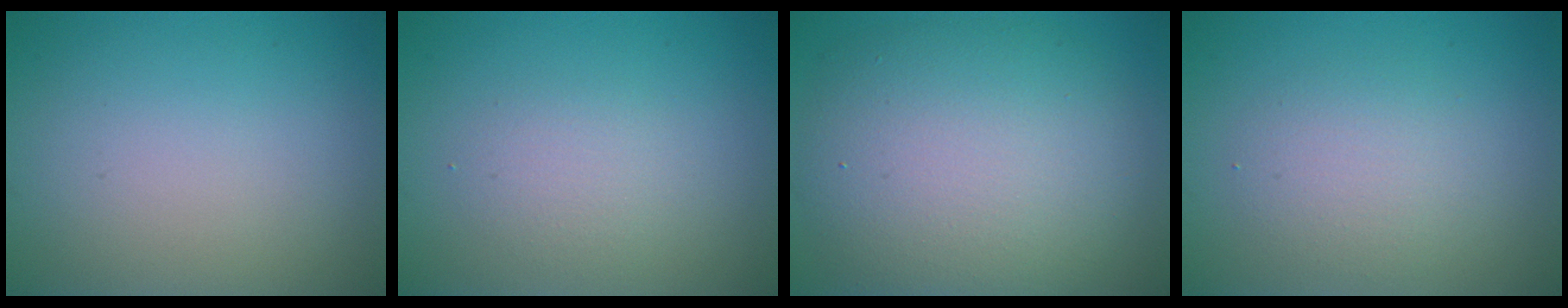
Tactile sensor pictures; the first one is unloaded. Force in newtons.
{"total": 1.8, "press": 1.8, "slide": 0.1}
{"total": 9.8, "press": 9.8, "slide": 0.7}
{"total": 2.6, "press": 2.6, "slide": 0.3}